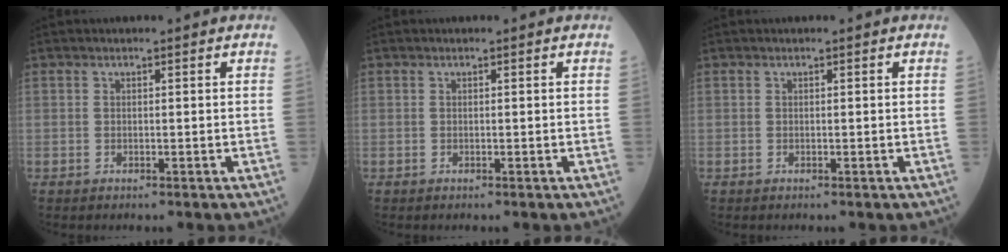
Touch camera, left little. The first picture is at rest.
{"total": 0.0}
{"total": 0.0}